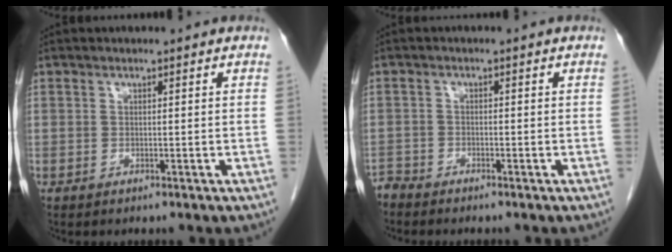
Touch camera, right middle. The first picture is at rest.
{"total": 2.0, "force": [-2.0, 0.1, -0.4], "torque": [0.010, -0.008, -0.040]}